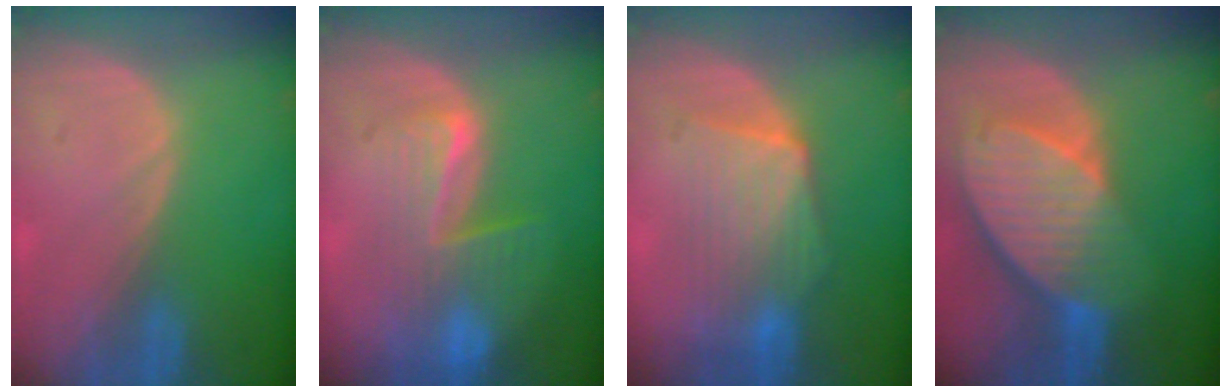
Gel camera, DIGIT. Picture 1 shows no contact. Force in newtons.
{"total": 7.1, "press": 6.9, "slide": 1.9}
{"total": 7.4, "press": 7.4, "slide": 0.4}
{"total": 10.2, "press": 8.8, "slide": 5.2}